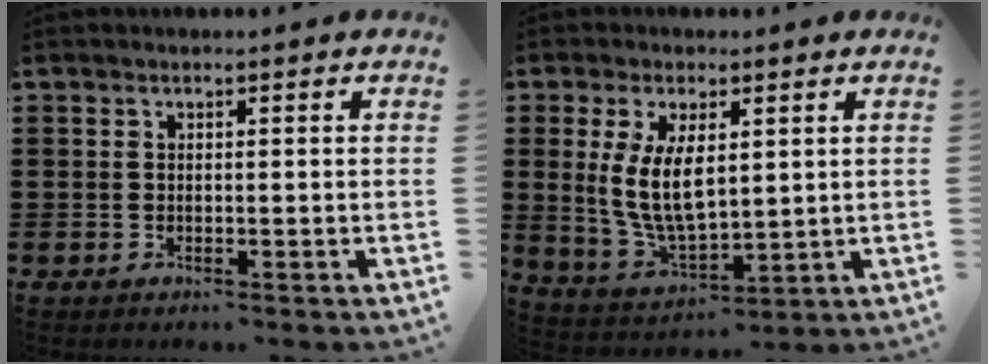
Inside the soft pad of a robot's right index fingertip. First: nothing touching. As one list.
[{"total": 8.9, "force": [1.3, 4.3, 7.7], "torque": [-0.171, 0.001, 0.023]}]